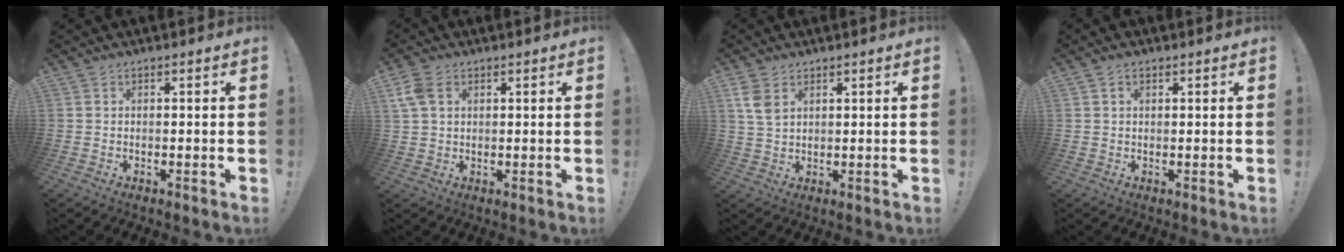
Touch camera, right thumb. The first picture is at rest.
{"total": 6.3, "force": [2.4, 4.3, 4.0], "torque": [-0.090, -0.002, 0.048]}
{"total": 6.1, "force": [2.8, 3.8, 3.8], "torque": [-0.069, -0.007, 0.053]}
{"total": 5.7, "force": [2.7, 4.0, 3.1], "torque": [-0.048, -0.004, 0.050]}